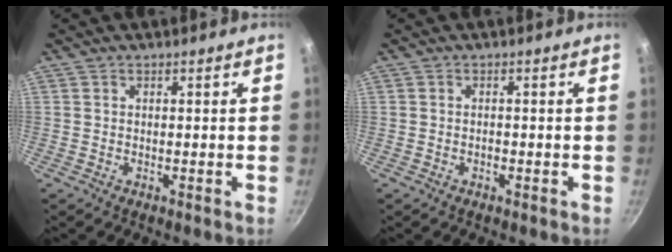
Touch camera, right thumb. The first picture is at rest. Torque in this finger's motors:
{"motor_torque": [0.39, 0.24, -0.27, -0.05, -0.02]}